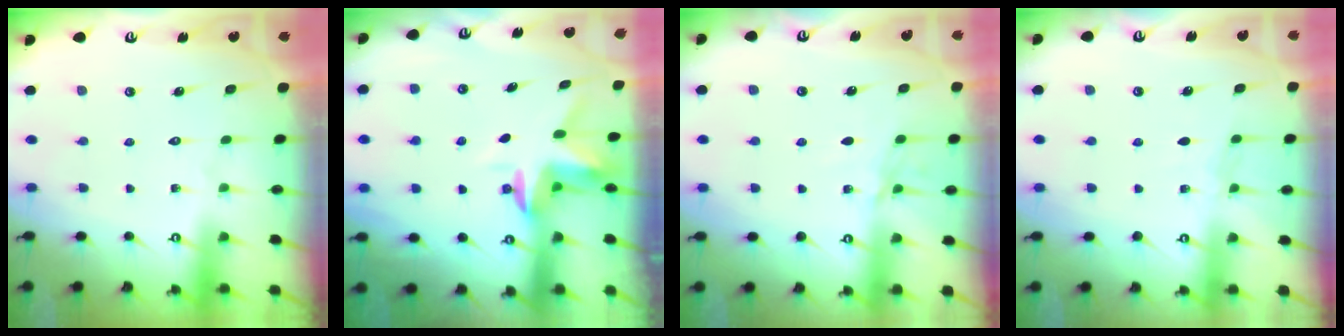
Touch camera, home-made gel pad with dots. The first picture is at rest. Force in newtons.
{"total": 3.3, "press": 3.3, "slide": 0.4}
{"total": 6.3, "press": 6.3, "slide": 0.6}
{"total": 2.6, "press": 2.6, "slide": 0.4}